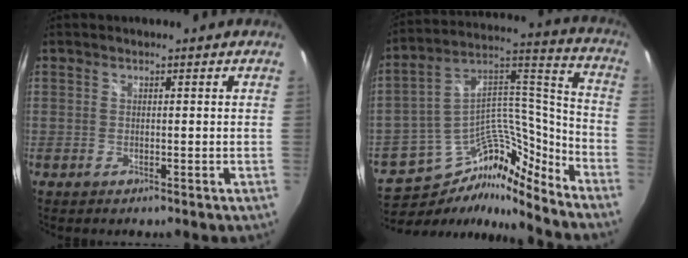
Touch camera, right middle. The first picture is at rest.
{"total": 15.2, "force": [-12.9, 5.2, 6.0], "torque": [-0.111, 0.048, -0.228]}